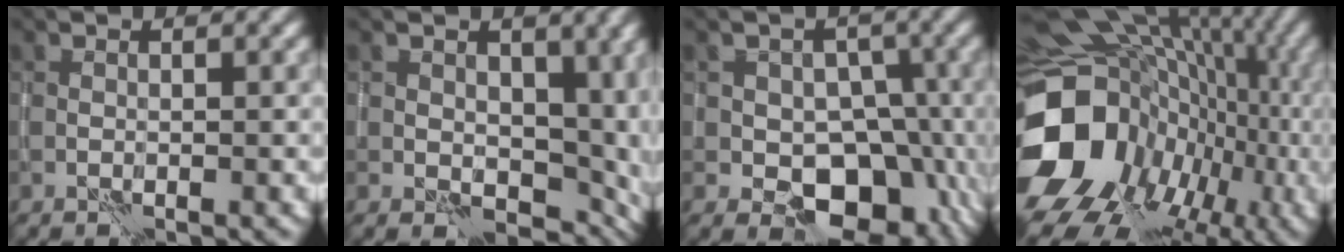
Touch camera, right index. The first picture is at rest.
{"total": 8.7, "force": [0.2, 5.9, 6.3], "torque": [-0.056, -0.019, 0.005]}
{"total": 9.1, "force": [-2.8, 6.8, 5.3], "torque": [-0.026, 0.001, -0.045]}
{"total": 16.7, "force": [-3.5, 13.4, 9.4], "torque": [-0.179, 0.000, -0.038]}